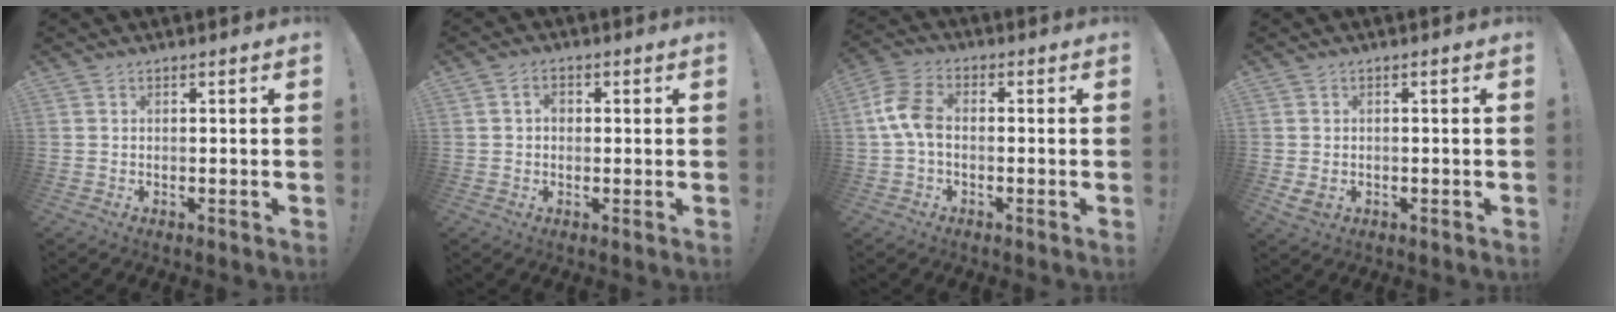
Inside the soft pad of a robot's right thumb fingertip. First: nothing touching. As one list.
[{"total": 2.7, "force": [0.1, 2.2, 1.6], "torque": [-0.016, 0.001, -0.003]}, {"total": 8.8, "force": [-0.6, 5.4, 6.9], "torque": [-0.138, 0.010, -0.006]}, {"total": 3.4, "force": [-0.5, 2.4, 2.3], "torque": [-0.047, -0.003, -0.008]}]